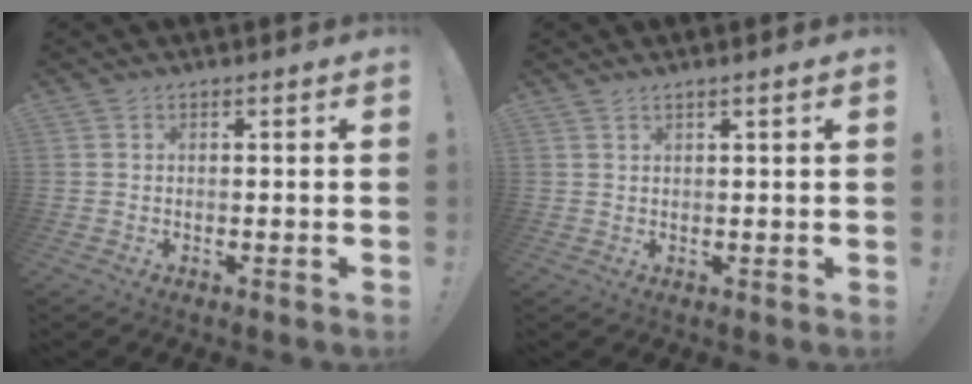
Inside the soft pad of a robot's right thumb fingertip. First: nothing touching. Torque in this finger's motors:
{"motor_torque": [-0.48, -0.62, -0.36, 0.28, 0.00]}